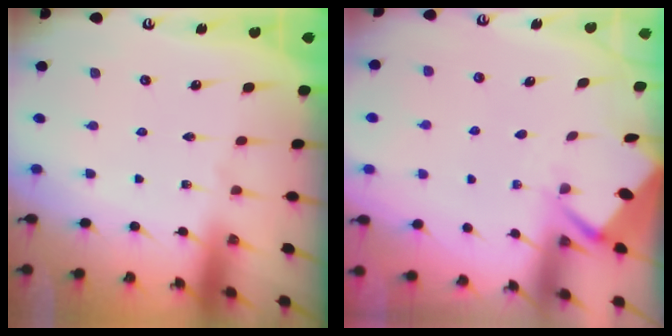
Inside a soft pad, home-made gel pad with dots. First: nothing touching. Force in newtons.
{"total": 2.8, "press": 2.8, "slide": 0.2}